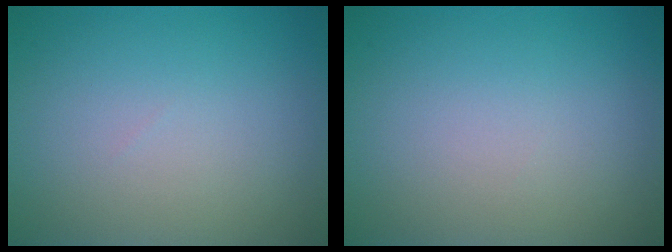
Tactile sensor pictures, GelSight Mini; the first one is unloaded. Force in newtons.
{"total": 0.0}